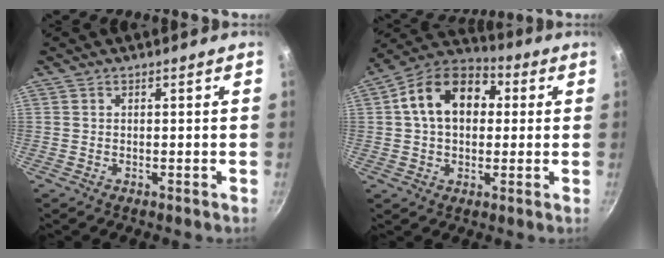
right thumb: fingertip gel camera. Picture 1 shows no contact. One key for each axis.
{"total": 15.2, "fx": 2.7, "fy": 10.7, "fz": 10.4, "tx": -0.139, "ty": 0.030, "tz": 0.025}